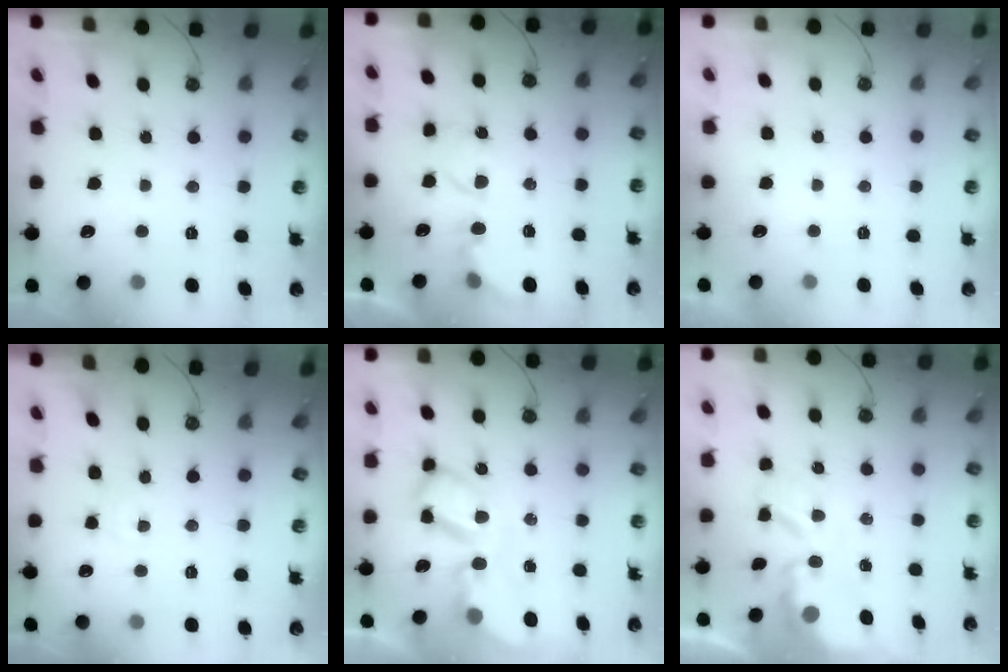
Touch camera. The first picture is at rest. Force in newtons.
{"total": 5.8, "press": 5.8, "slide": 0.6}
{"total": 0.0}
{"total": 0.9, "press": 0.9, "slide": 0.2}
{"total": 12.2, "press": 12.1, "slide": 1.1}
{"total": 5.3, "press": 5.3, "slide": 0.5}